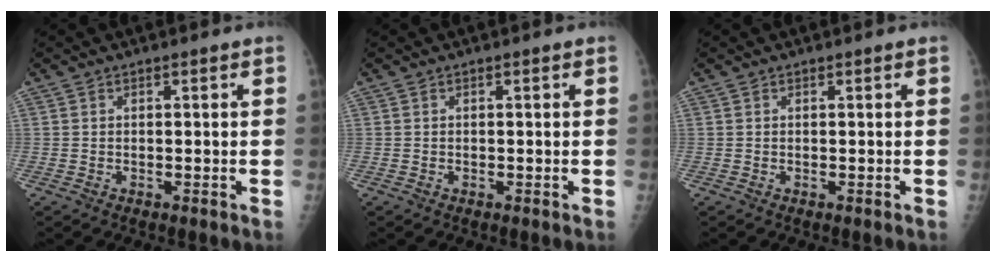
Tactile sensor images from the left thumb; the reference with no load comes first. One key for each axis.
{"total": 0.0}
{"total": 0.0}